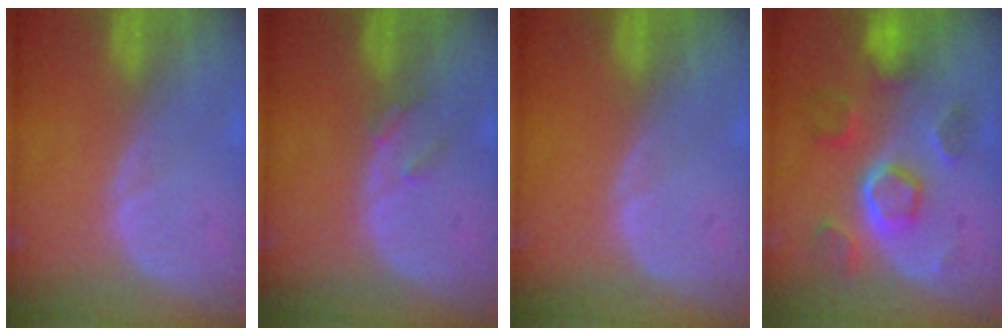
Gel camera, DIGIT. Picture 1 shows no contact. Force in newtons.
{"total": 1.6, "press": 1.6, "slide": 0.2}
{"total": 0.0}
{"total": 8.7, "press": 7.8, "slide": 3.9}